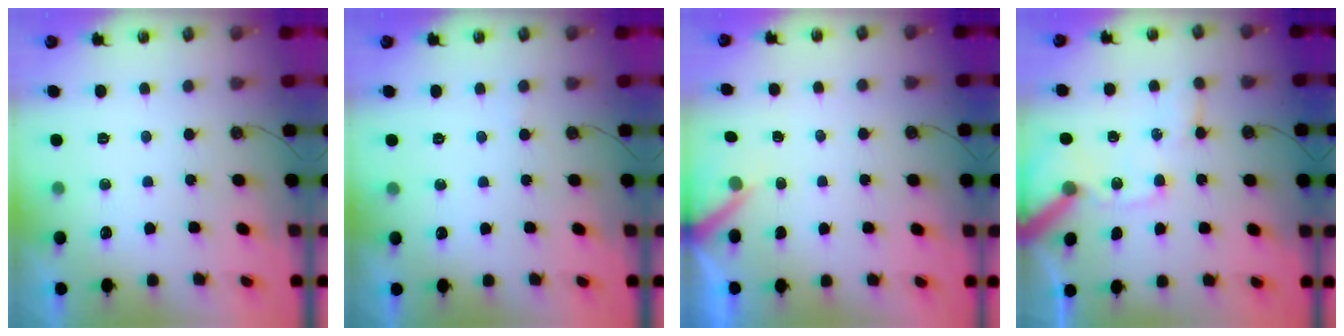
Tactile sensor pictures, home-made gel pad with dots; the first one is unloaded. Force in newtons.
{"total": 5.5, "press": 5.5, "slide": 0.4}
{"total": 4.3, "press": 4.3, "slide": 0.2}
{"total": 12.4, "press": 12.3, "slide": 1.8}